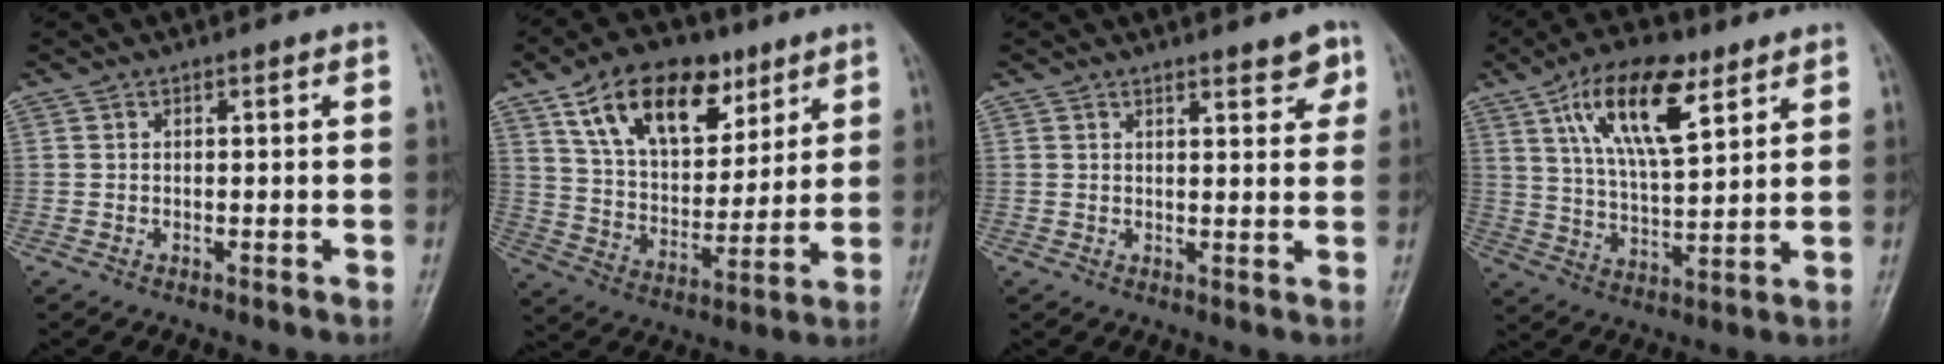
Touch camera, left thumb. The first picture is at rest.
{"total": 18.8, "force": [10.2, 10.8, 11.5], "torque": [-0.145, -0.033, 0.181]}
{"total": 4.2, "force": [2.9, 1.4, 2.7], "torque": [-0.017, -0.016, 0.036]}
{"total": 15.1, "force": [7.6, 6.0, 11.6], "torque": [-0.179, -0.025, 0.137]}